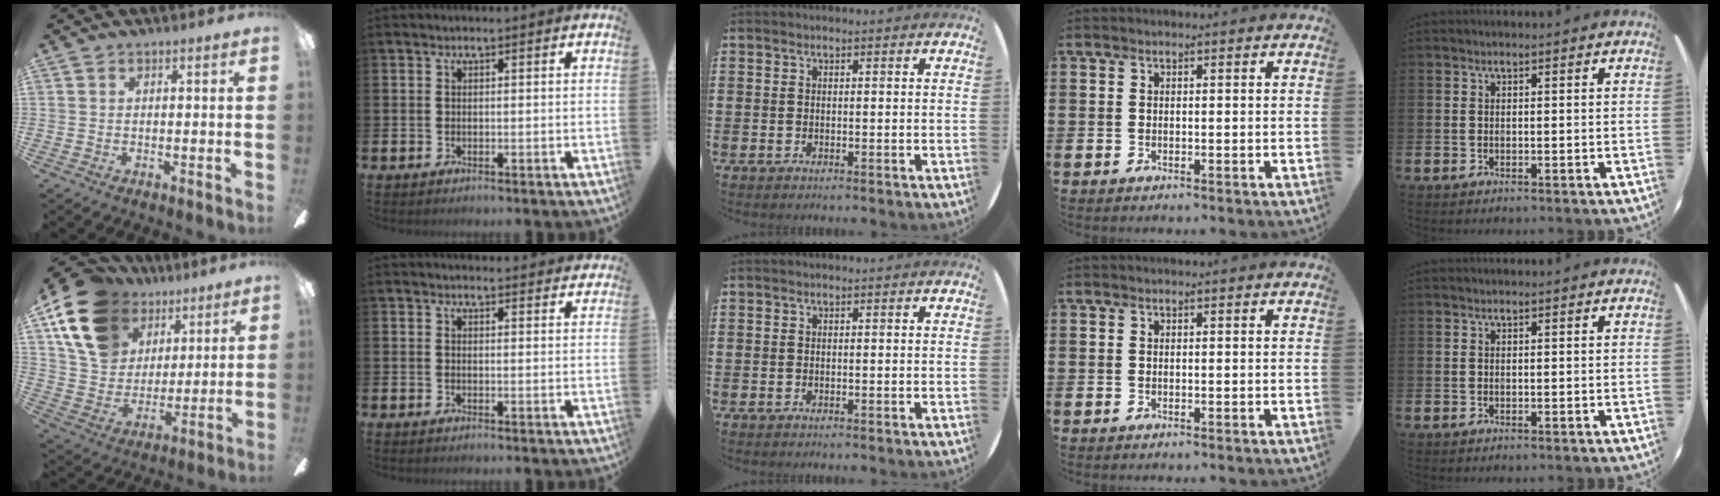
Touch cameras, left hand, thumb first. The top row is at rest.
{"thumb": {"total": 18.2, "force": [9.9, 12.9, 8.1], "torque": [-0.158, -0.033, 0.193]}, "index": {"total": 2.2, "force": [2.2, 0.3, -0.2], "torque": [0.010, -0.016, 0.038]}}